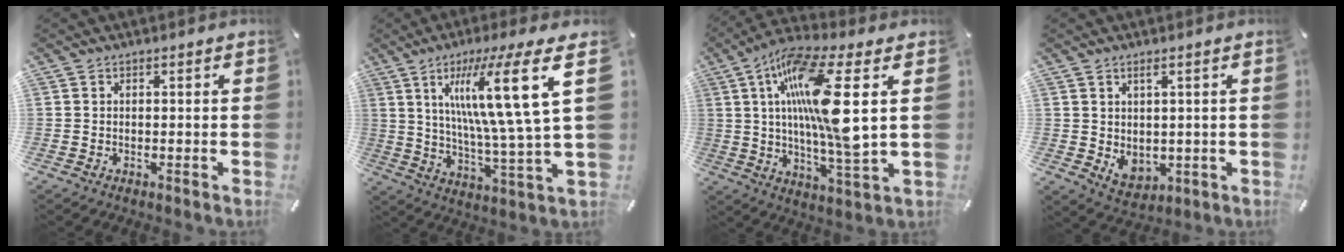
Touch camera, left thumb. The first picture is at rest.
{"total": 22.4, "force": [8.8, 2.7, 20.4], "torque": [-0.358, -0.041, 0.116]}
{"total": 18.6, "force": [4.4, 3.3, 17.8], "torque": [-0.354, -0.019, 0.051]}
{"total": 4.2, "force": [0.9, 3.3, 2.4], "torque": [-0.032, -0.005, 0.019]}